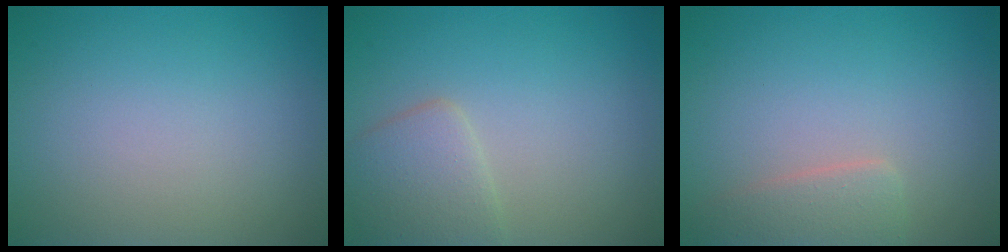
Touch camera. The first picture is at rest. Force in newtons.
{"total": 2.9, "press": 2.9, "slide": 0.1}
{"total": 2.2, "press": 2.2, "slide": 0.1}